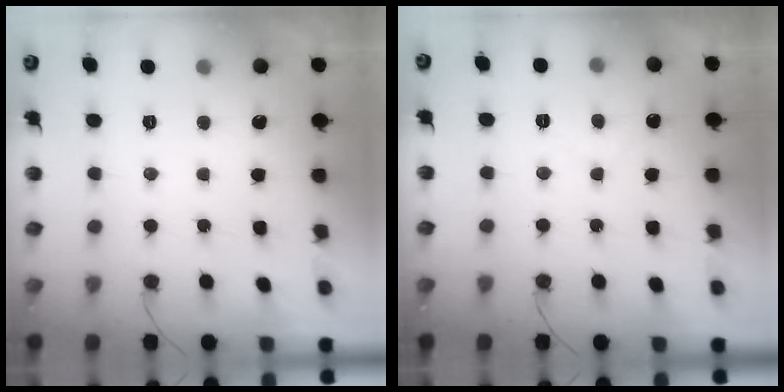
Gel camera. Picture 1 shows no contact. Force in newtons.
{"total": 3.1, "press": 3.0, "slide": 0.6}